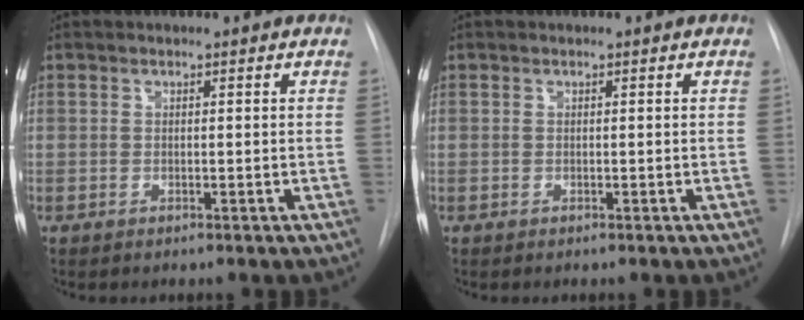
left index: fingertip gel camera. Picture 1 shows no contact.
{"total": 0.0}